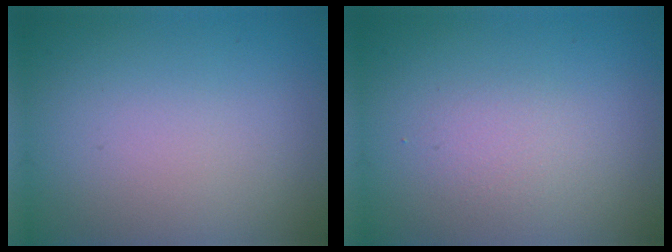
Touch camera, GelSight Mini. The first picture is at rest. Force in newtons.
{"total": 1.4, "press": 1.4, "slide": 0.1}